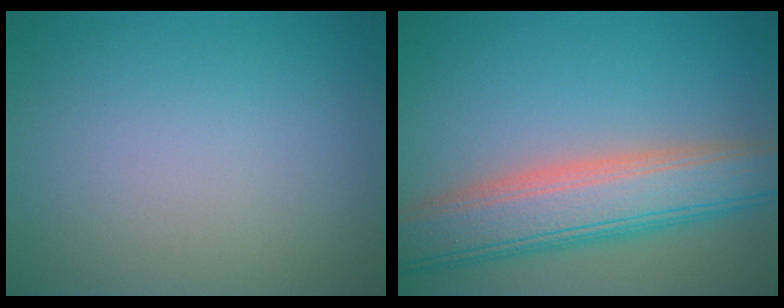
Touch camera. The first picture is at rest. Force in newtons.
{"total": 7.8, "press": 7.8, "slide": 0.6}